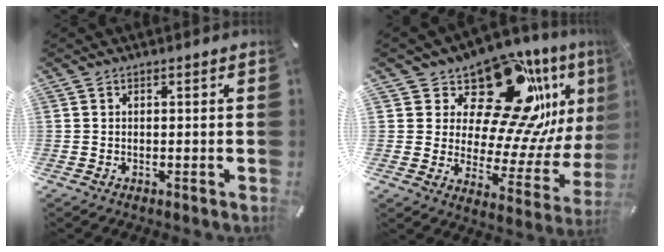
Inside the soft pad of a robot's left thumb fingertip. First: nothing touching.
{"total": 22.6, "force": [14.4, 10.5, 14.0], "torque": [-0.195, -0.106, 0.241]}